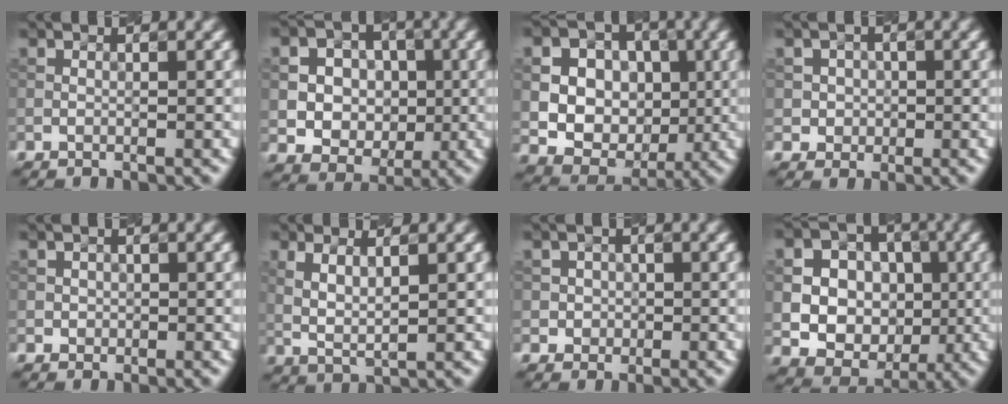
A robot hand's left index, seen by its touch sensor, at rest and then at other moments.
{"total": 7.4, "force": [0.9, 6.7, 3.2], "torque": [-0.058, 0.020, 0.009]}
{"total": 13.7, "force": [2.5, 12.1, 5.8], "torque": [-0.125, 0.028, 0.040]}
{"total": 2.1, "force": [0.2, 2.1, 0.3], "torque": [0.013, 0.000, -0.002]}
{"total": 0.8, "force": [0.1, 0.8, 0.0], "torque": [0.008, -0.004, 0.000]}
{"total": 2.8, "force": [1.1, 0.8, 2.4], "torque": [-0.052, -0.003, 0.024]}
{"total": 1.7, "force": [0.1, 1.7, 0.1], "torque": [0.018, -0.001, -0.005]}
{"total": 13.1, "force": [0.9, 12.1, 5.1], "torque": [-0.112, 0.031, -0.001]}